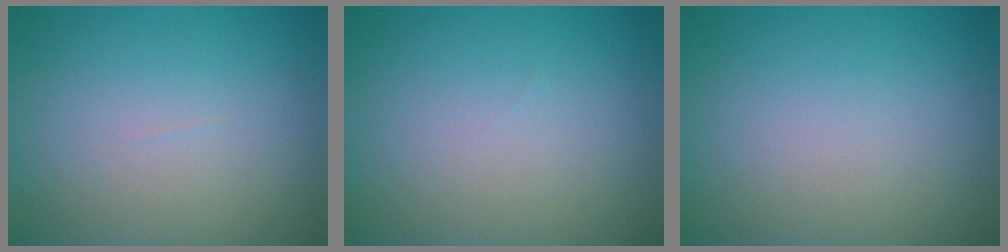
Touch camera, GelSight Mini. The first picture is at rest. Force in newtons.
{"total": 0.0}
{"total": 0.0}